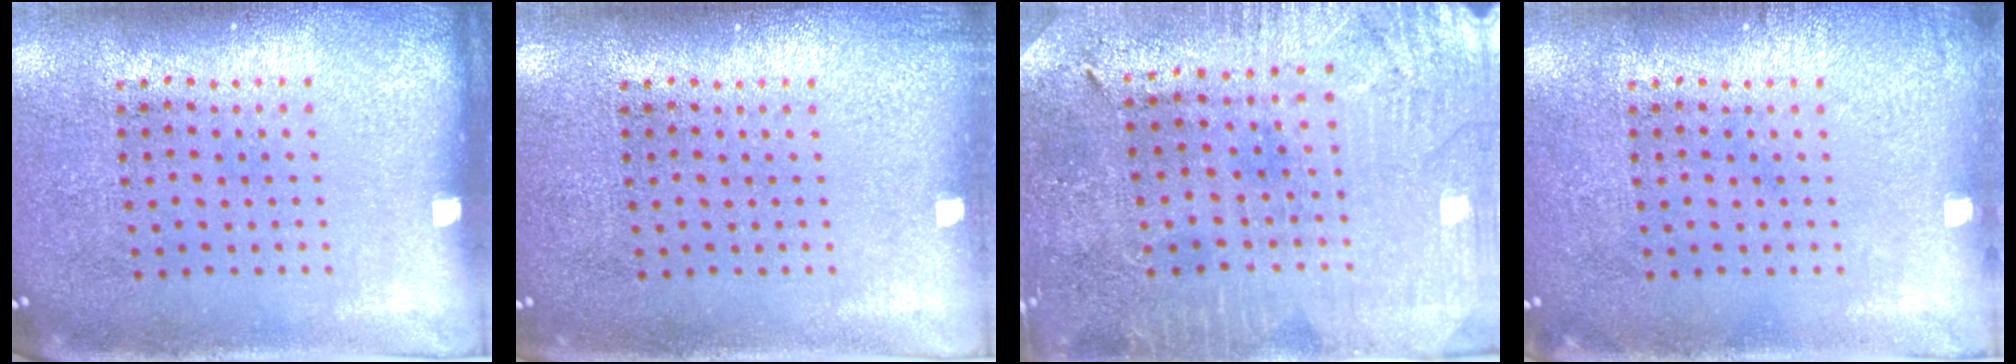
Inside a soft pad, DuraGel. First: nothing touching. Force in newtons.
{"total": 0.7, "press": 0.7, "slide": 0.0}
{"total": 0.7, "press": 0.6, "slide": 0.3}
{"total": 0.6, "press": 0.6, "slide": 0.1}